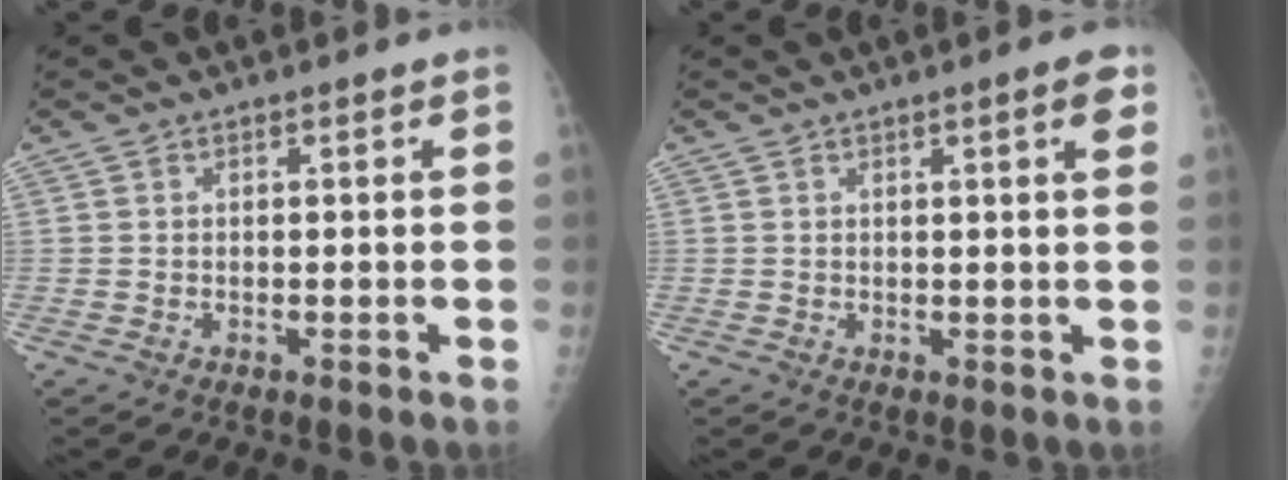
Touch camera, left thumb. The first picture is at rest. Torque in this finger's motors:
{"motor_torque": [-0.20, -0.24, -0.31, -0.14, 0.07]}